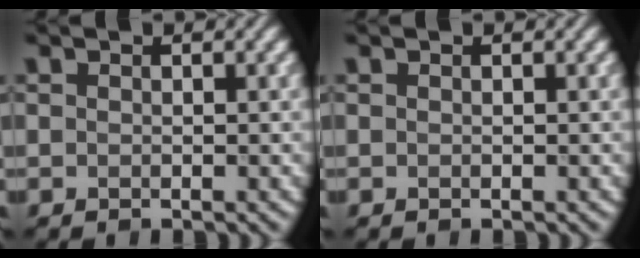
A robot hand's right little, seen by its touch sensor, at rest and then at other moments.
{"total": 0.0}